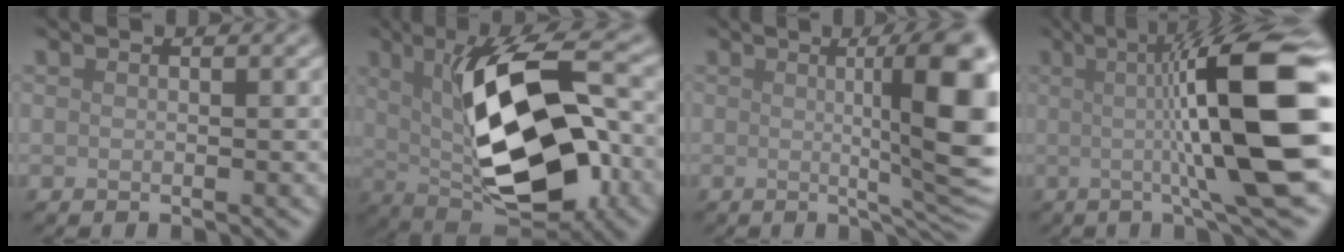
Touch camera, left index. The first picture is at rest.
{"total": 13.2, "force": [0.7, 5.5, 11.9], "torque": [-0.183, 0.004, 0.009]}
{"total": 10.0, "force": [0.9, 2.2, 9.7], "torque": [-0.110, 0.002, 0.015]}
{"total": 12.2, "force": [0.8, 2.1, 12.0], "torque": [-0.152, 0.005, 0.010]}